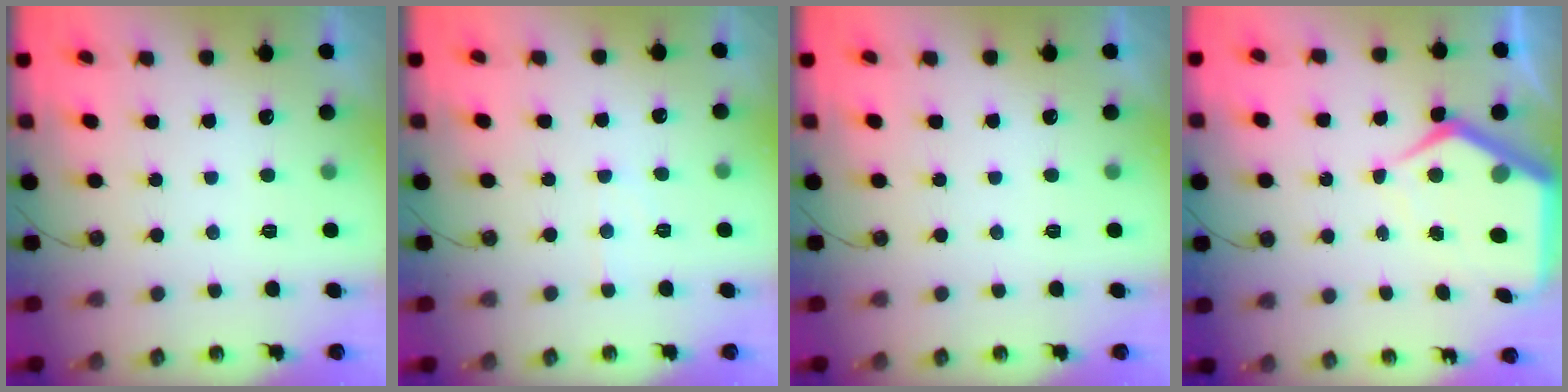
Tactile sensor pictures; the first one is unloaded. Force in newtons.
{"total": 4.1, "press": 4.0, "slide": 0.8}
{"total": 0.0}
{"total": 9.2, "press": 9.2, "slide": 1.0}